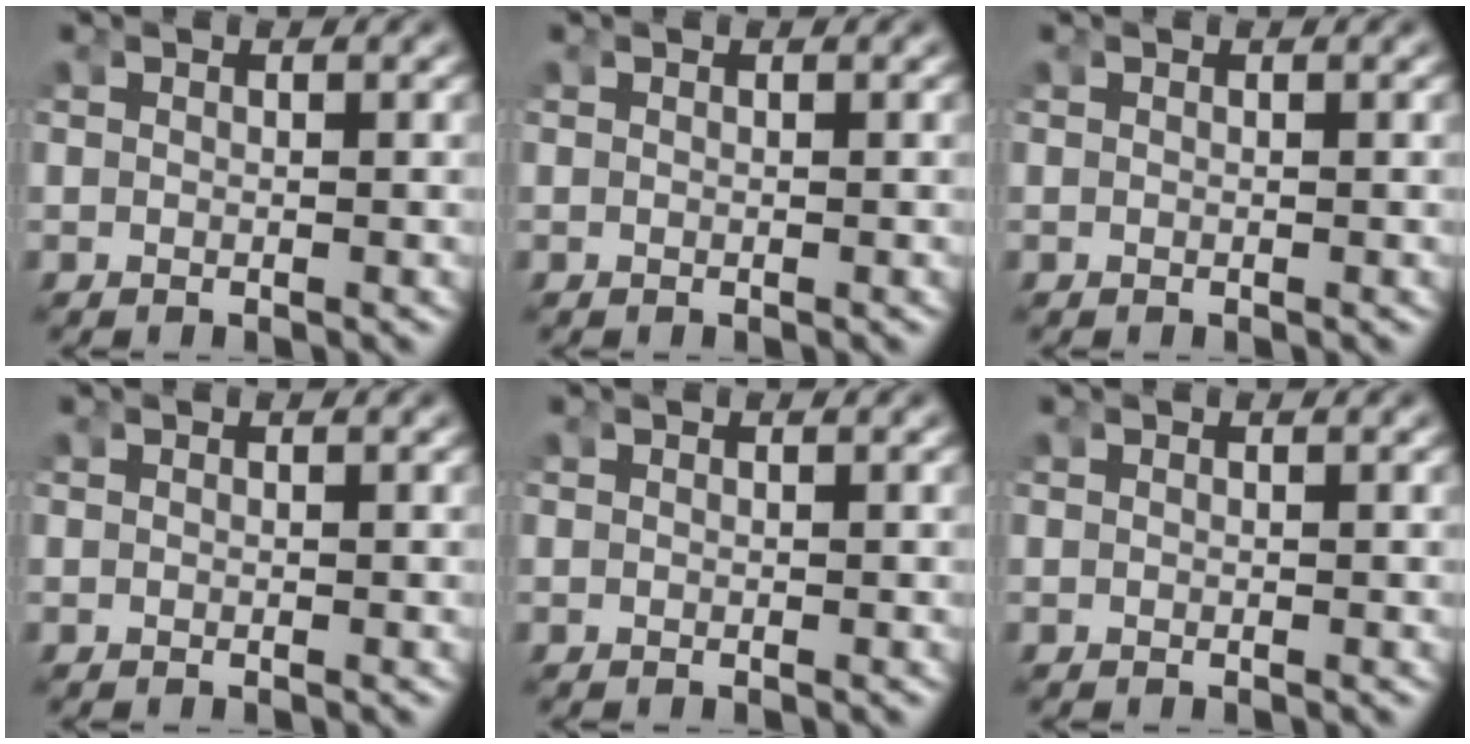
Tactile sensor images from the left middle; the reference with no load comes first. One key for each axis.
{"total": 0.0}
{"total": 0.0}
{"total": 0.0}
{"total": 0.0}
{"total": 0.0}